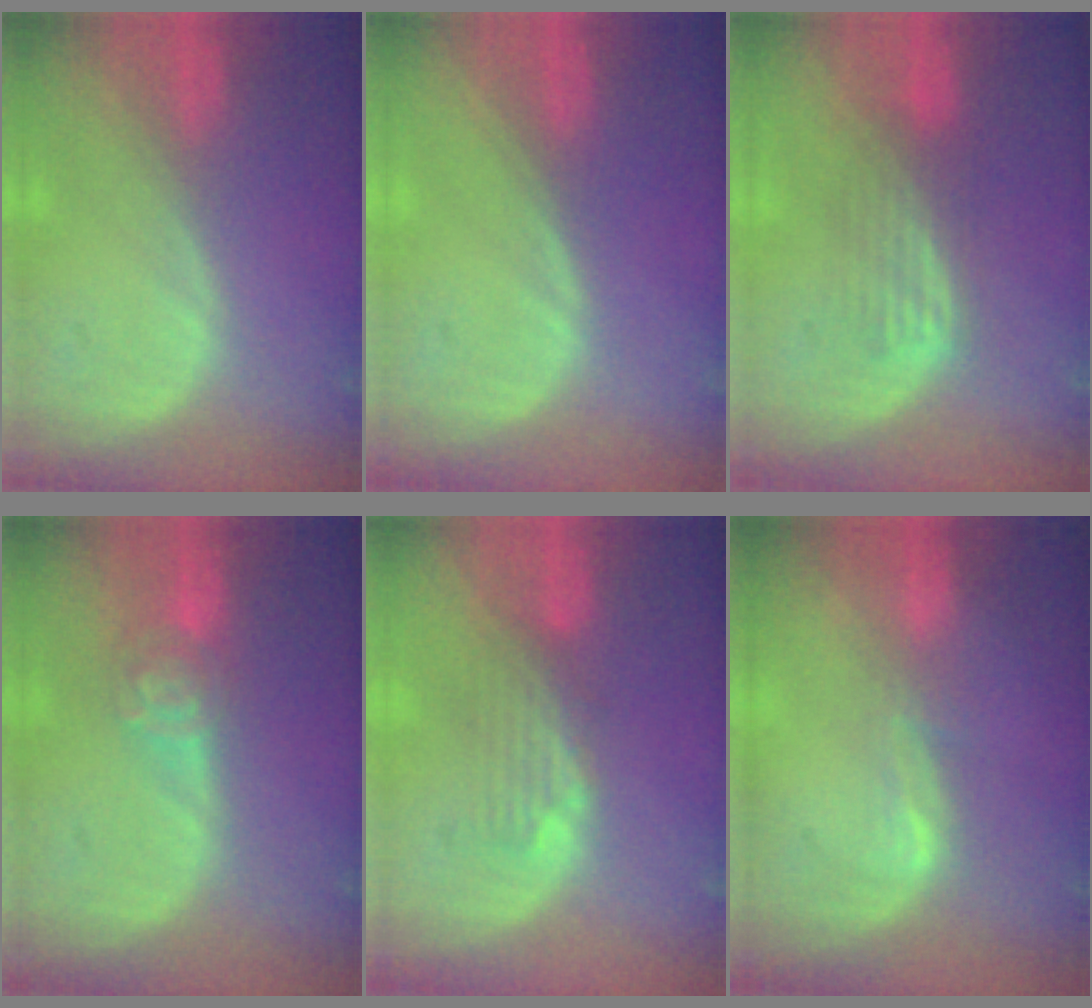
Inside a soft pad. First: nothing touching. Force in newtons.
{"total": 0.0}
{"total": 4.1, "press": 4.1, "slide": 0.1}
{"total": 4.6, "press": 4.3, "slide": 1.5}
{"total": 4.0, "press": 3.6, "slide": 1.8}
{"total": 2.0, "press": 2.0, "slide": 0.3}